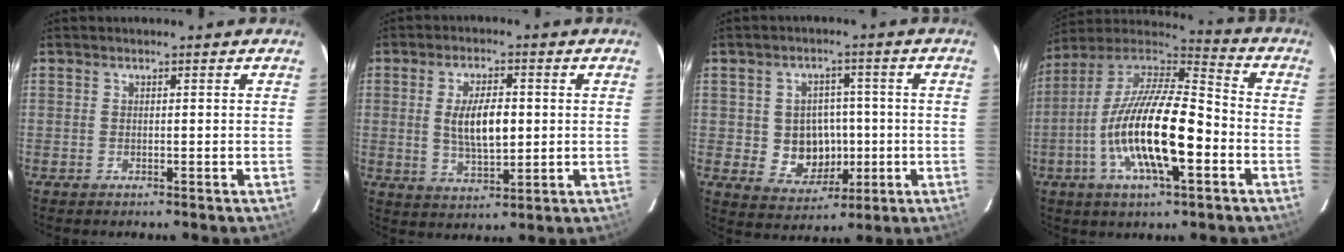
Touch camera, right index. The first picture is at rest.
{"total": 8.6, "force": [0.6, 3.6, 7.8], "torque": [-0.144, -0.001, 0.016]}
{"total": 8.3, "force": [-0.9, 7.5, 3.6], "torque": [-0.080, 0.011, 0.004]}
{"total": 21.0, "force": [-5.9, 6.5, 19.1], "torque": [-0.361, -0.015, -0.118]}